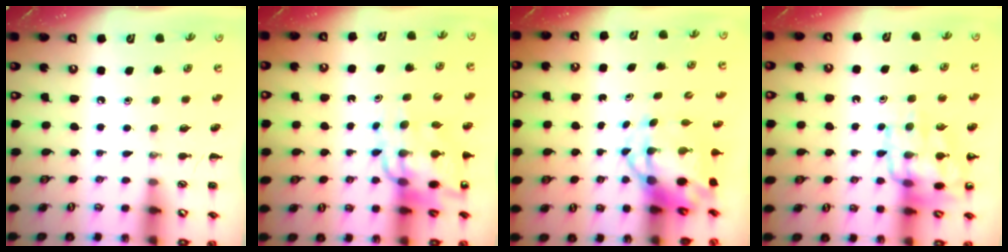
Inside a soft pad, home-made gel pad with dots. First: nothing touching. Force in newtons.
{"total": 13.1, "press": 12.5, "slide": 4.1}
{"total": 6.6, "press": 6.4, "slide": 1.6}
{"total": 15.4, "press": 15.3, "slide": 2.0}